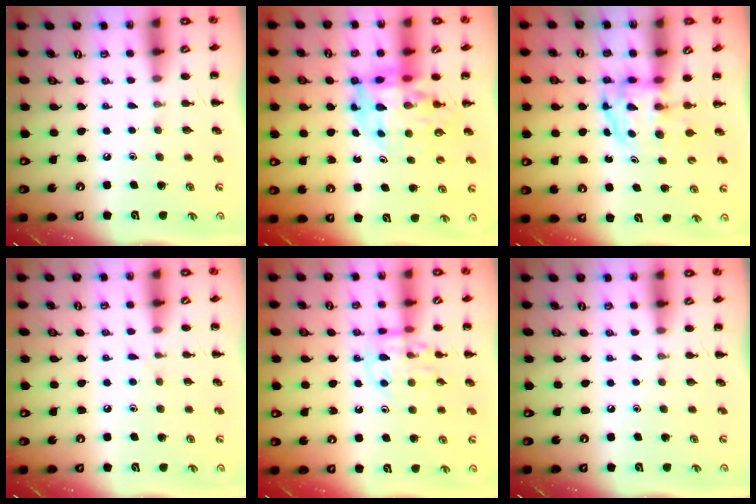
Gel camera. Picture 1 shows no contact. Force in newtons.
{"total": 10.7, "press": 10.2, "slide": 3.2}
{"total": 3.8, "press": 3.8, "slide": 0.3}
{"total": 3.1, "press": 2.8, "slide": 1.4}
{"total": 12.9, "press": 12.8, "slide": 1.2}
{"total": 0.0}